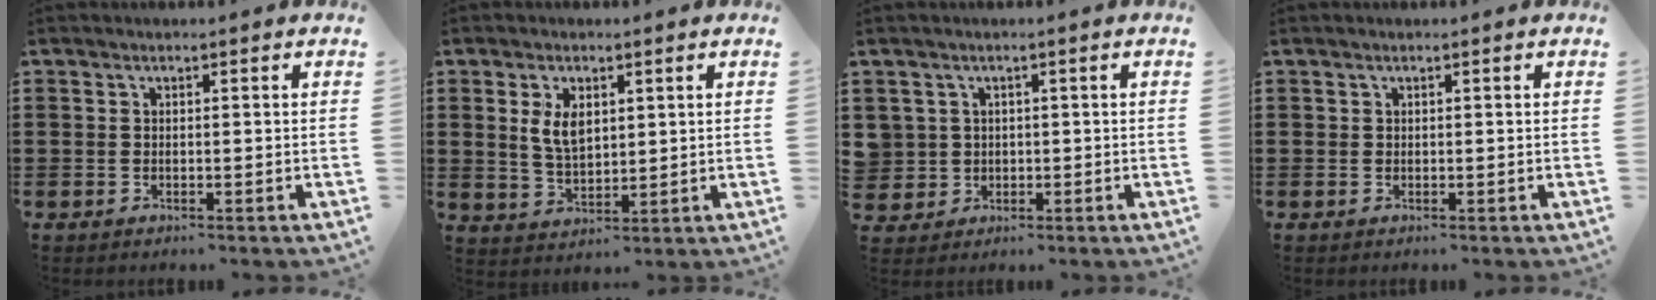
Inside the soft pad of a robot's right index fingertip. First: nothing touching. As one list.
[{"total": 5.0, "force": [1.6, 2.6, 3.9], "torque": [-0.076, 0.004, 0.026]}, {"total": 2.5, "force": [0.2, 2.5, 0.0], "torque": [-0.014, 0.008, 0.001]}, {"total": 0.0}]